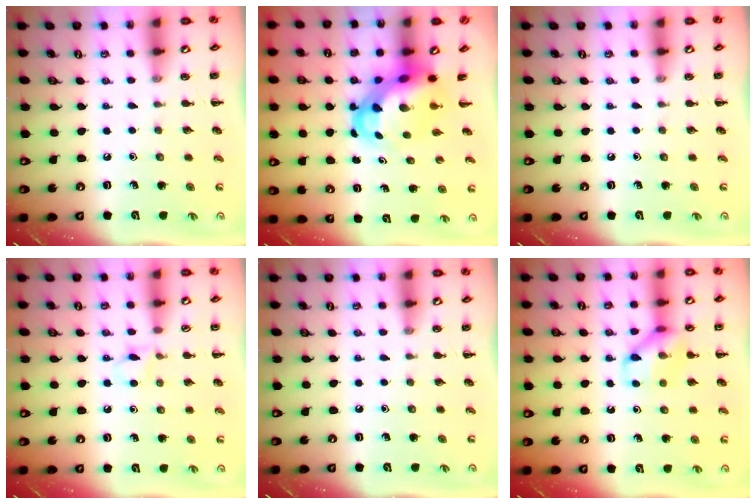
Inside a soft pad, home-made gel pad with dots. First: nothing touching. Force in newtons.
{"total": 6.3, "press": 6.1, "slide": 1.9}
{"total": 0.0}
{"total": 3.8, "press": 3.6, "slide": 1.3}
{"total": 0.0}
{"total": 10.4, "press": 10.4, "slide": 0.3}